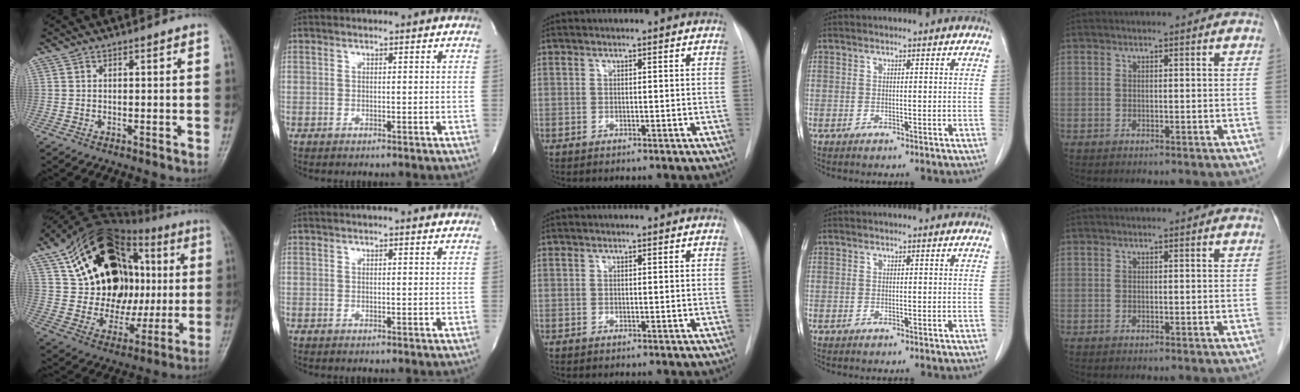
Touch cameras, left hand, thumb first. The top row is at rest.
{"thumb": {"total": 26.9, "force": [5.2, 18.4, 18.9], "torque": [-0.261, 0.025, 0.094]}, "index": {"total": 4.3, "force": [3.9, 0.3, 1.7], "torque": [-0.025, 0.021, 0.040]}}